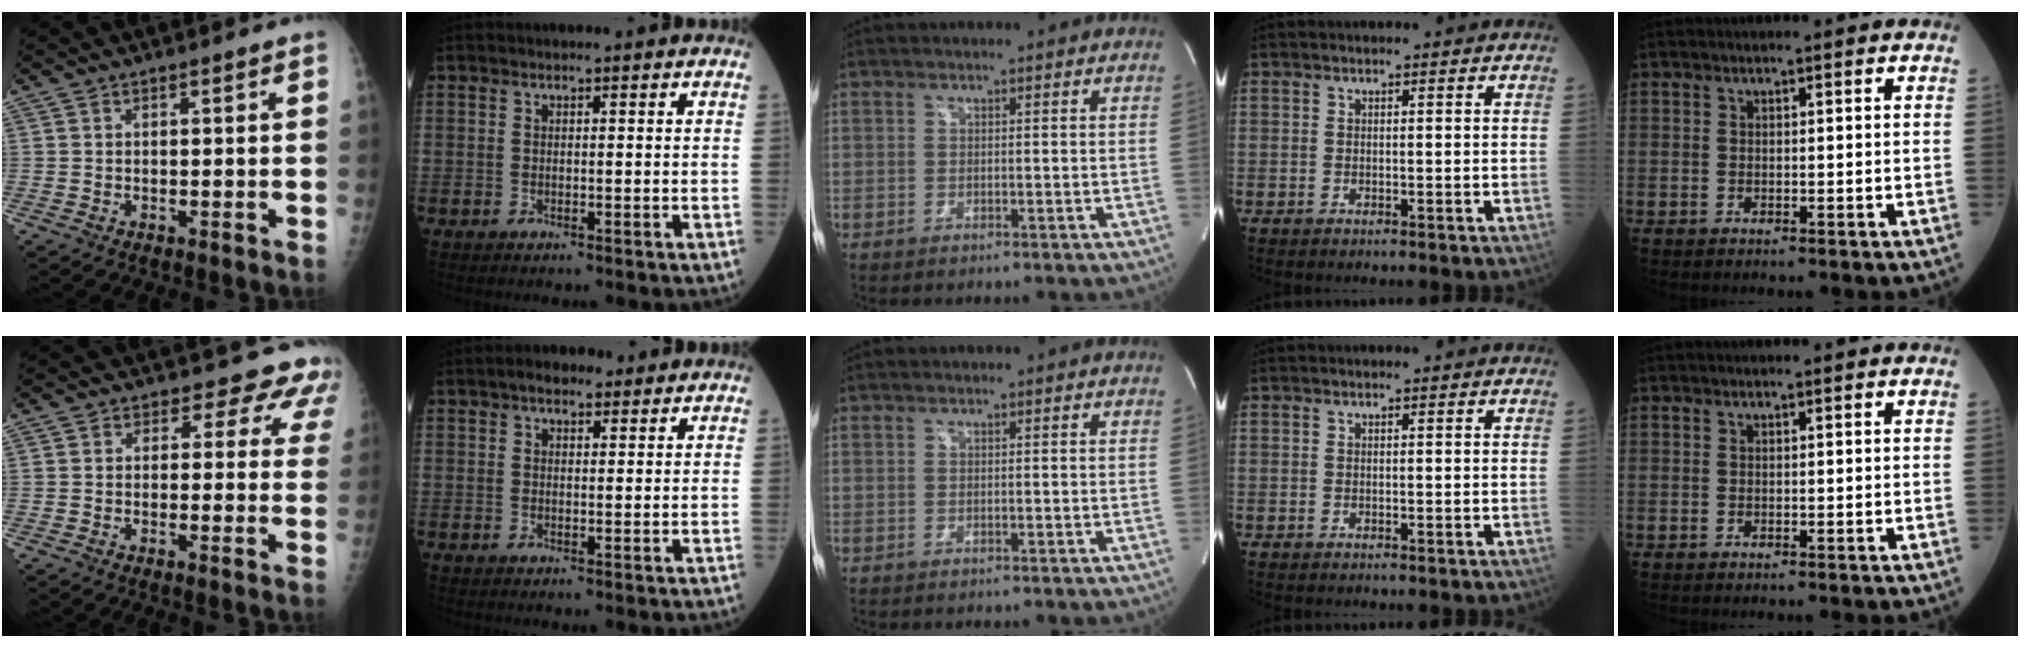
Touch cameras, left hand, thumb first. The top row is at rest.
{"thumb": {"total": 7.3, "force": [6.0, 4.0, 0.7], "torque": [0.041, -0.025, 0.044]}, "index": {"total": 3.4, "force": [2.3, 1.6, 1.9], "torque": [-0.033, 0.016, 0.034]}}